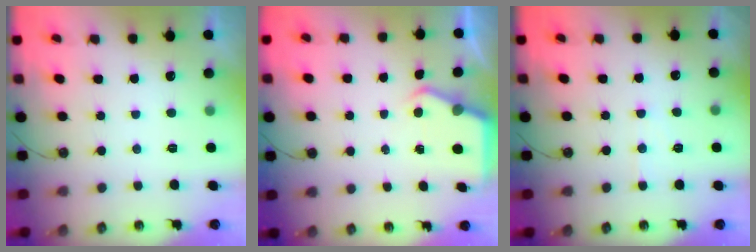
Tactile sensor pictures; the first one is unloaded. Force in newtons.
{"total": 4.1, "press": 4.1, "slide": 0.3}
{"total": 4.7, "press": 4.6, "slide": 0.3}